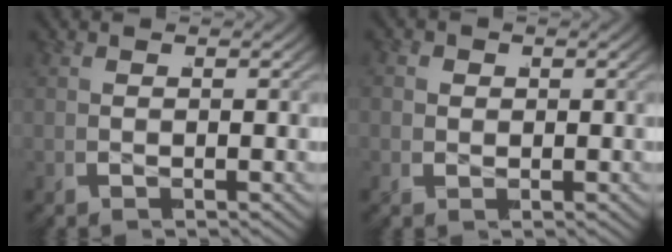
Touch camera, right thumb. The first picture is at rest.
{"total": 1.3, "force": [-0.1, 1.2, 0.4], "torque": [-0.012, -0.005, 0.001]}